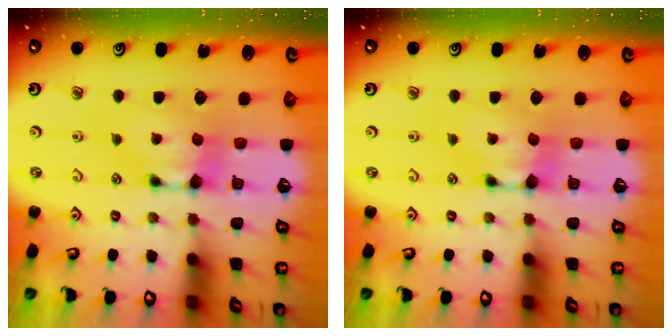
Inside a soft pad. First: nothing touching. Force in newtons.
{"total": 0.0}